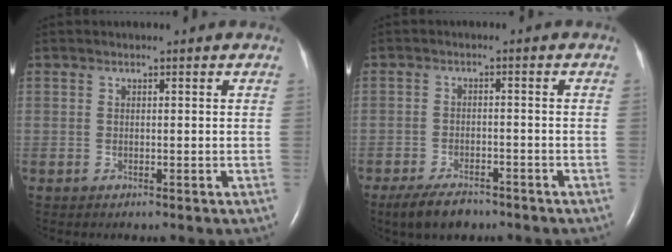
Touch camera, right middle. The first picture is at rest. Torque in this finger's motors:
{"motor_torque": [0.43, -0.40, 0.11, 0.06]}